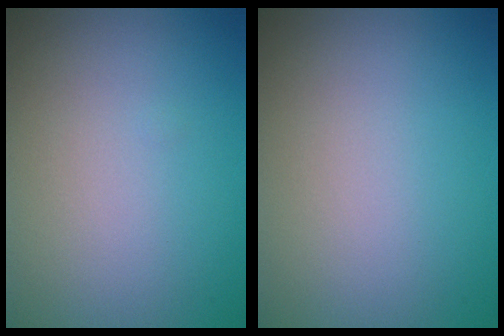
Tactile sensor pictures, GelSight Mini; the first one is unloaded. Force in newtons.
{"total": 0.0}